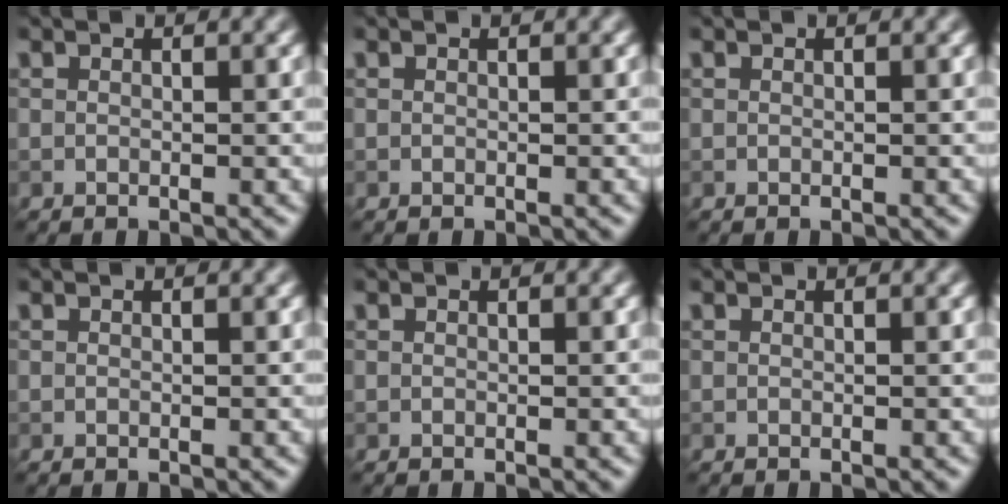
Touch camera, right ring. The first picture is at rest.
{"total": 0.0}
{"total": 0.0}
{"total": 0.0}
{"total": 0.0}
{"total": 0.0}